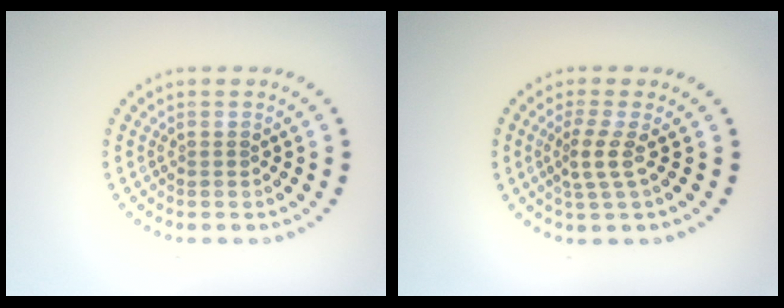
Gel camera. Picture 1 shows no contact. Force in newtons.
{"total": 2.2, "press": 1.5, "slide": 1.7}